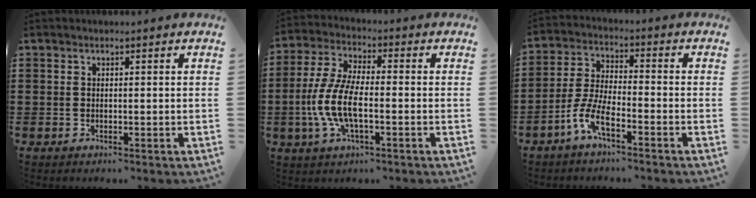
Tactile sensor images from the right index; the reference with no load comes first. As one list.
[{"total": 8.7, "force": [-2.3, 3.3, 7.7], "torque": [-0.185, -0.015, -0.049]}, {"total": 6.4, "force": [-4.1, 1.4, 4.6], "torque": [-0.125, -0.014, -0.086]}]